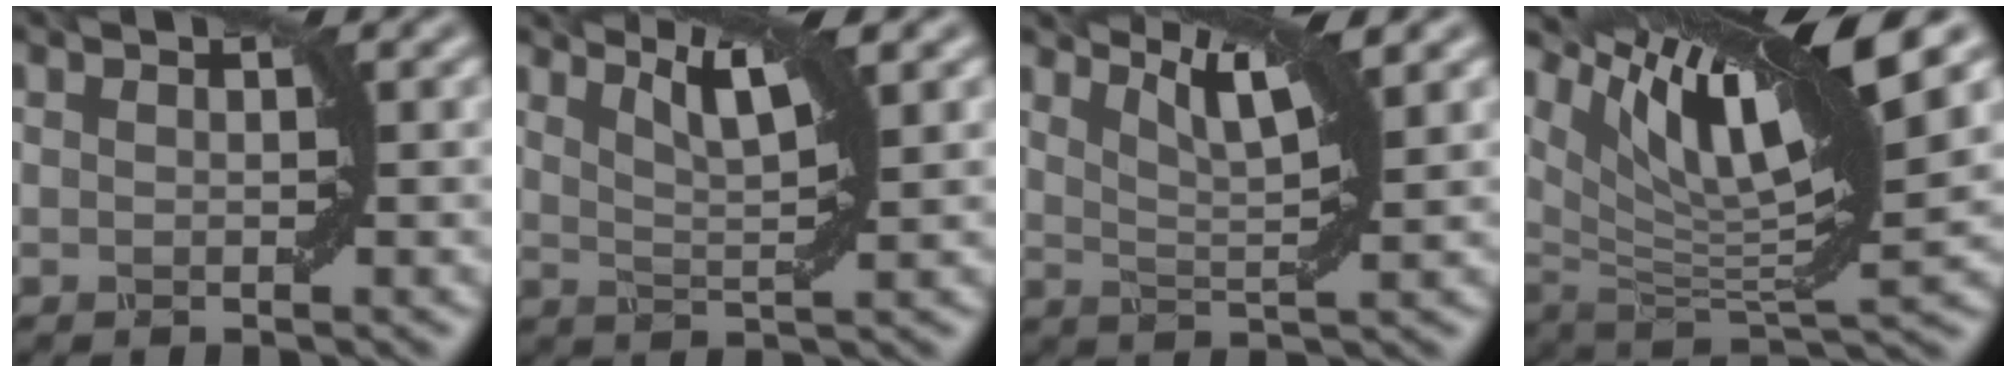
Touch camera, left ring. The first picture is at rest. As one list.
[{"total": 3.7, "force": [2.1, 0.8, 3.0], "torque": [-0.048, 0.005, 0.041]}, {"total": 4.8, "force": [3.0, 1.1, 3.6], "torque": [-0.057, 0.007, 0.049]}, {"total": 12.5, "force": [6.3, 2.8, 10.4], "torque": [-0.177, 0.007, 0.123]}]